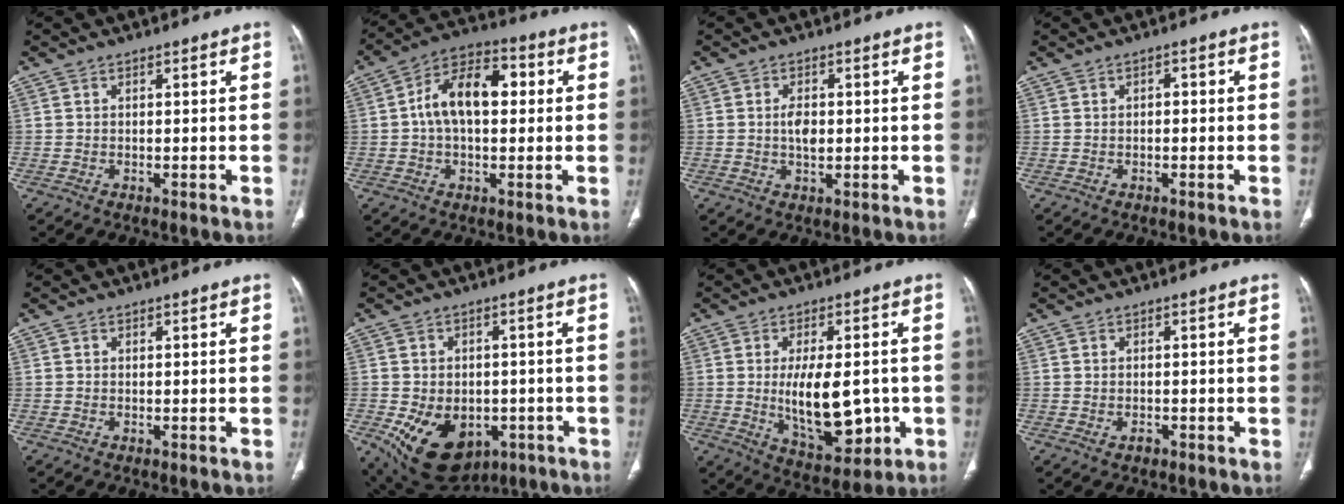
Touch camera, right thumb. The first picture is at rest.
{"total": 12.8, "force": [1.3, 7.6, 10.2], "torque": [-0.163, 0.032, 0.013]}
{"total": 3.4, "force": [0.1, 2.0, 2.8], "torque": [-0.046, 0.000, 0.000]}
{"total": 1.3, "force": [-0.1, 0.9, 1.0], "torque": [-0.008, 0.004, -0.005]}
{"total": 0.0}
{"total": 15.8, "force": [-5.6, 11.0, 9.8], "torque": [-0.165, 0.005, -0.064]}
{"total": 14.4, "force": [-1.5, 7.0, 12.5], "torque": [-0.176, -0.011, -0.005]}
{"total": 1.2, "force": [-0.6, 0.8, 0.7], "torque": [-0.010, 0.005, -0.007]}